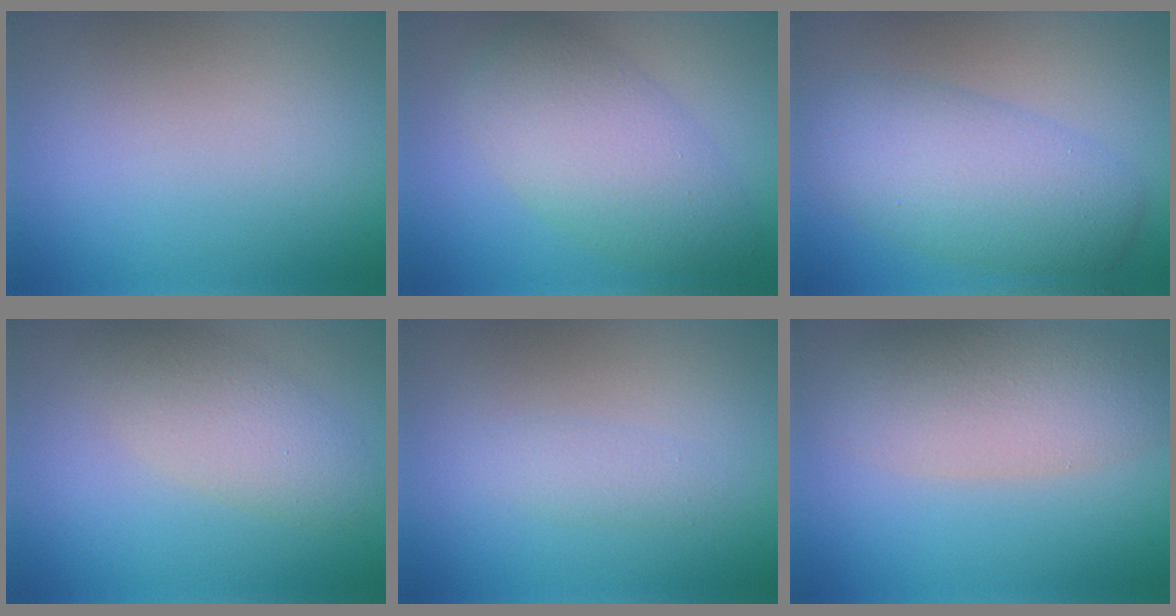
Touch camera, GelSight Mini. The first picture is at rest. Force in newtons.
{"total": 6.5, "press": 6.5, "slide": 0.1}
{"total": 6.6, "press": 6.6, "slide": 0.1}
{"total": 3.5, "press": 3.5, "slide": 0.0}
{"total": 1.3, "press": 1.3, "slide": 0.1}
{"total": 5.5, "press": 5.5, "slide": 0.3}